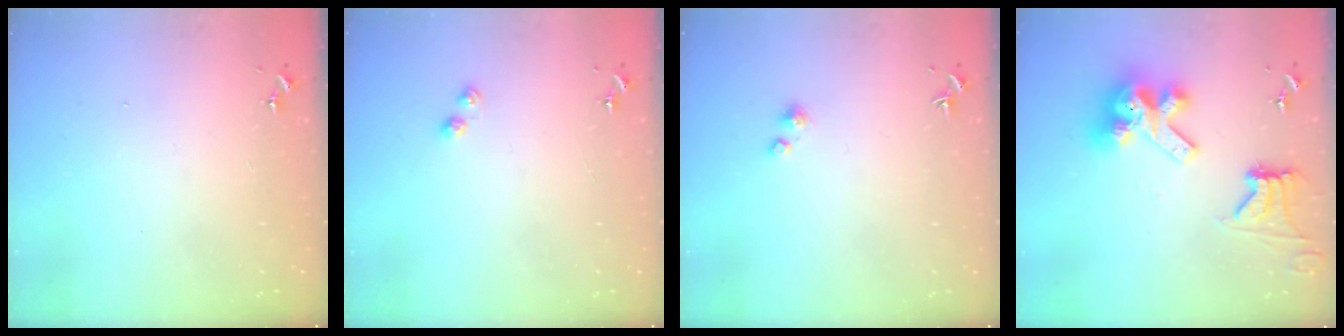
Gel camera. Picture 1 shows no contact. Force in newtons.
{"total": 3.6, "press": 3.6, "slide": 0.4}
{"total": 2.2, "press": 2.2, "slide": 0.2}
{"total": 14.0, "press": 14.0, "slide": 1.2}